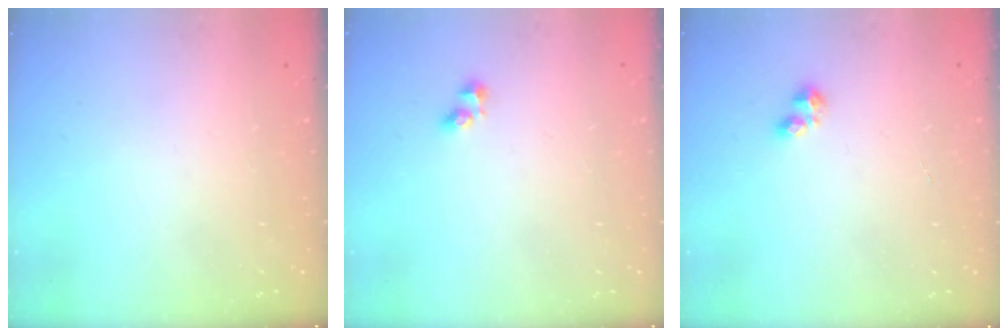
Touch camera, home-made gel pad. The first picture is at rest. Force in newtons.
{"total": 3.0, "press": 2.7, "slide": 1.3}
{"total": 2.7, "press": 2.7, "slide": 0.5}